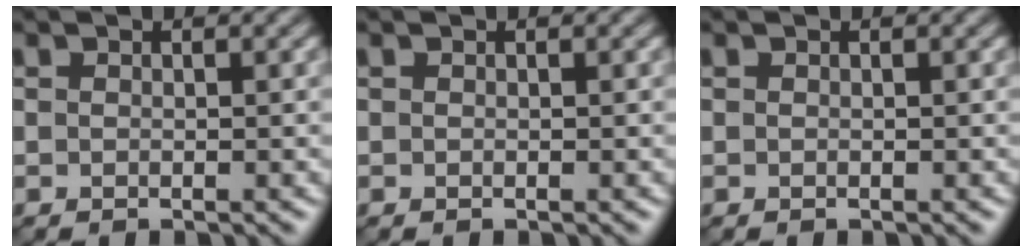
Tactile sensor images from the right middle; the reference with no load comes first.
{"total": 0.0}
{"total": 0.0}